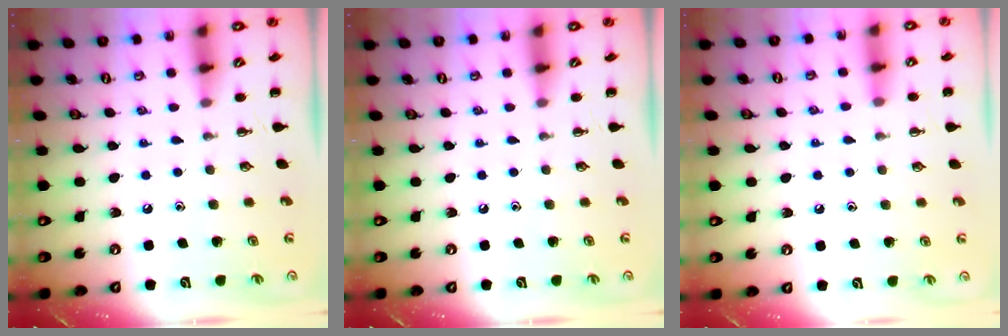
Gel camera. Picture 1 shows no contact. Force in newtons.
{"total": 0.0}
{"total": 4.5, "press": 4.2, "slide": 1.8}